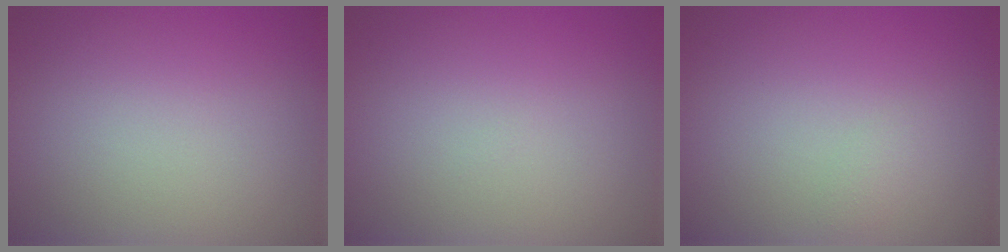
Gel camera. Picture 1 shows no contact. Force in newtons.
{"total": 0.0}
{"total": 0.6, "press": 0.6, "slide": 0.0}